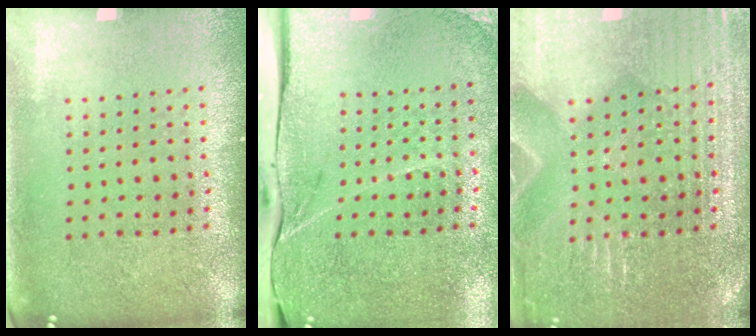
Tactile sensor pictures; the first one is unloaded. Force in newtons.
{"total": 4.1, "press": 3.4, "slide": 2.3}
{"total": 3.8, "press": 3.7, "slide": 0.8}